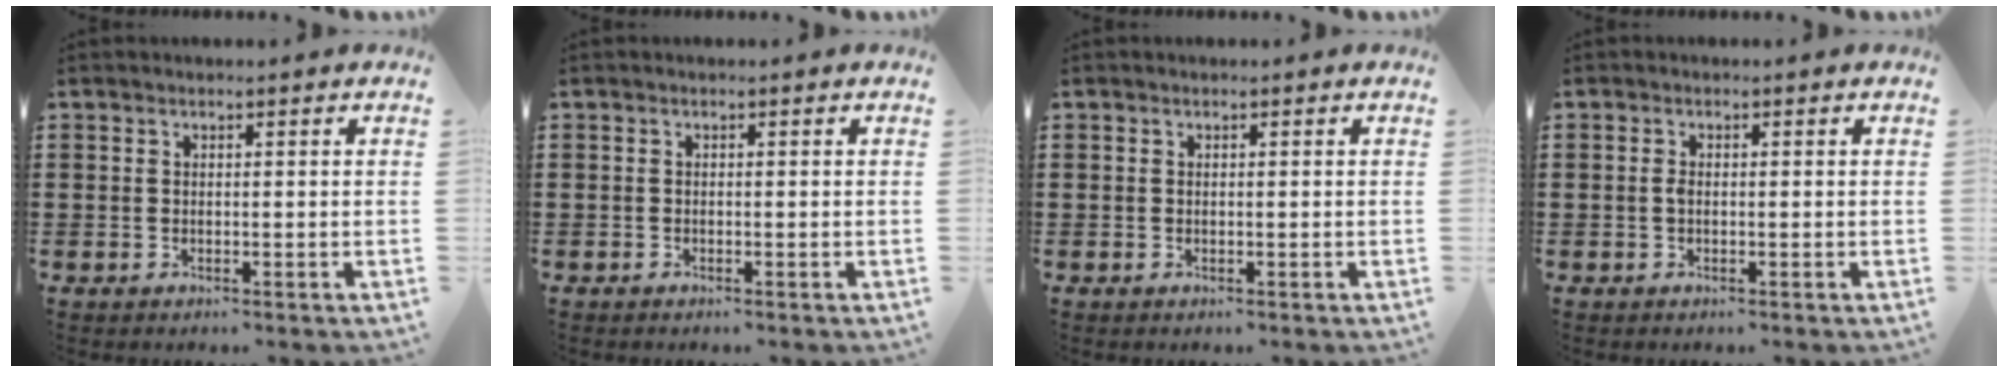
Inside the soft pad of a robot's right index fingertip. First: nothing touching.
{"total": 0.0}
{"total": 0.0}
{"total": 1.1, "force": [-0.2, 0.5, 1.0], "torque": [-0.027, -0.004, -0.006]}